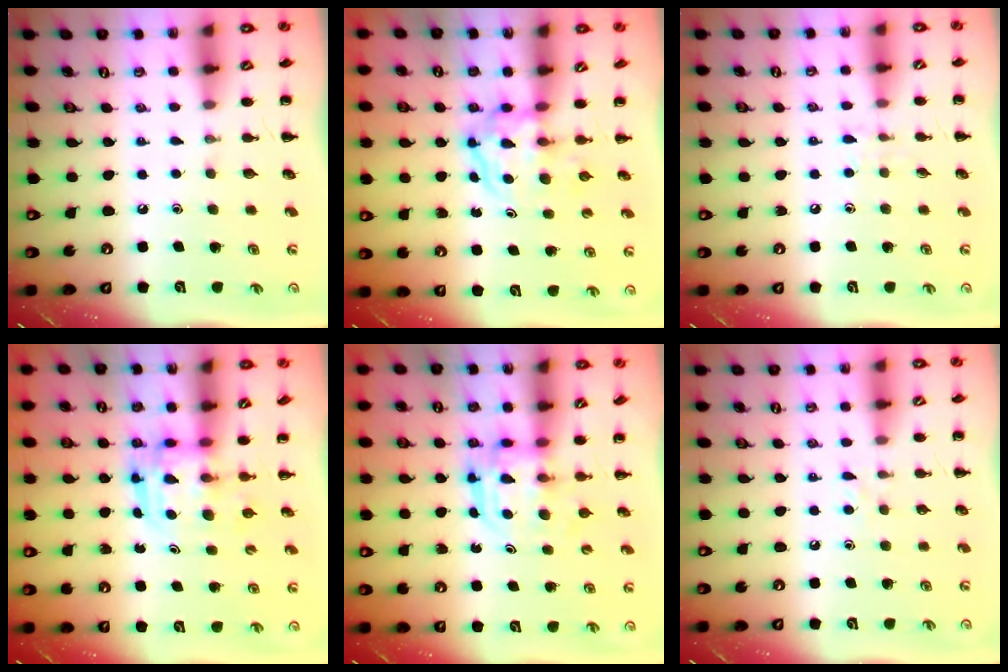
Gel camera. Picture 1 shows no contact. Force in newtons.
{"total": 3.7, "press": 3.7, "slide": 0.4}
{"total": 4.8, "press": 4.5, "slide": 1.9}
{"total": 3.0, "press": 3.0, "slide": 0.3}
{"total": 3.0, "press": 3.0, "slide": 0.2}
{"total": 3.3, "press": 3.1, "slide": 1.1}